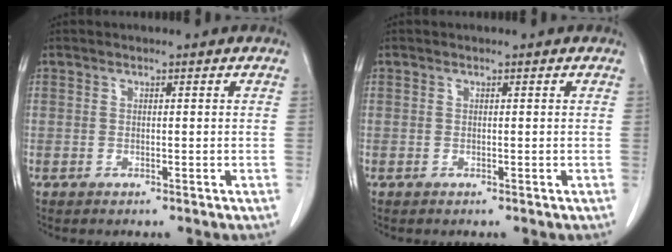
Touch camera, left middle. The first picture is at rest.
{"total": 0.0}